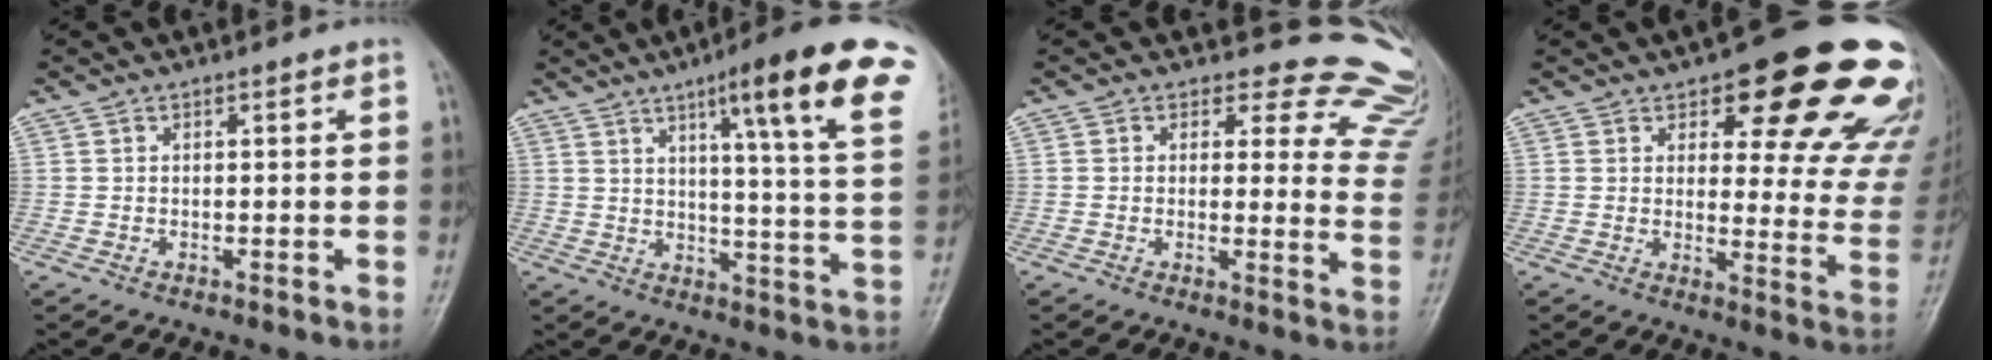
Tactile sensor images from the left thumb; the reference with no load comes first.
{"total": 20.5, "force": [10.8, 2.1, 17.3], "torque": [-0.215, -0.034, 0.135]}
{"total": 15.4, "force": [14.2, 6.0, 1.3], "torque": [0.046, -0.130, 0.113]}
{"total": 21.8, "force": [13.4, 8.1, 15.2], "torque": [-0.129, -0.066, 0.159]}